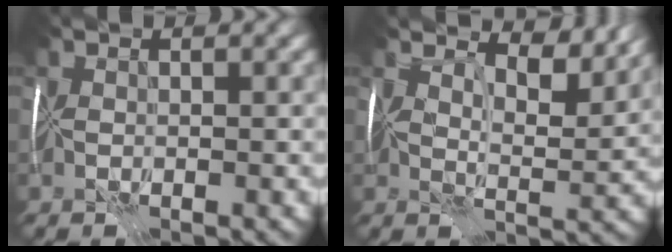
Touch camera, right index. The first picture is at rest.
{"total": 6.3, "force": [5.2, 1.6, 3.2], "torque": [-0.063, 0.001, 0.069]}